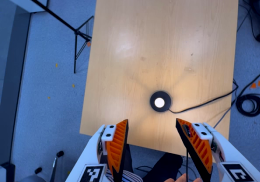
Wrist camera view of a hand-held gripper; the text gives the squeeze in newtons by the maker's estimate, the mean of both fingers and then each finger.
{"total": 0.0}